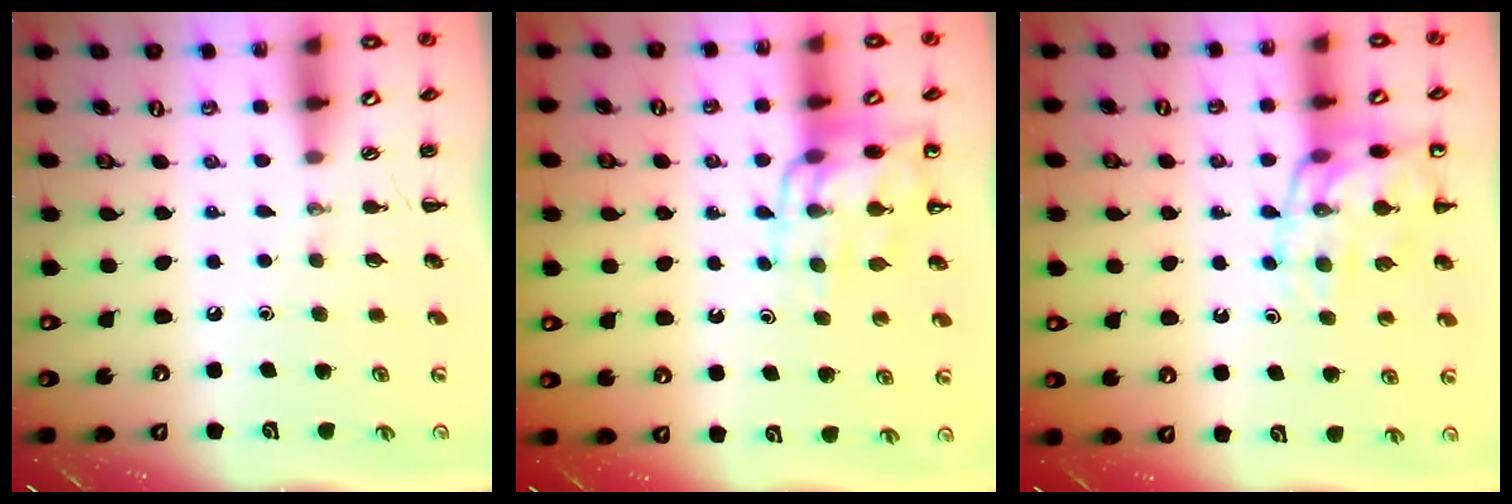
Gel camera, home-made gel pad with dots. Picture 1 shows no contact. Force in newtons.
{"total": 11.6, "press": 11.3, "slide": 2.8}
{"total": 14.0, "press": 13.8, "slide": 2.4}